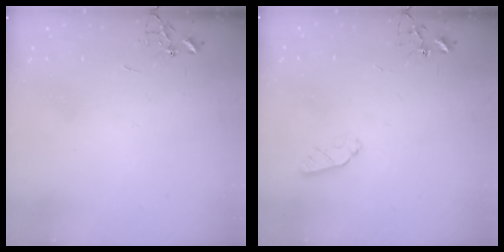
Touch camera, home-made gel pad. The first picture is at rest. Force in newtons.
{"total": 5.5, "press": 5.4, "slide": 1.1}